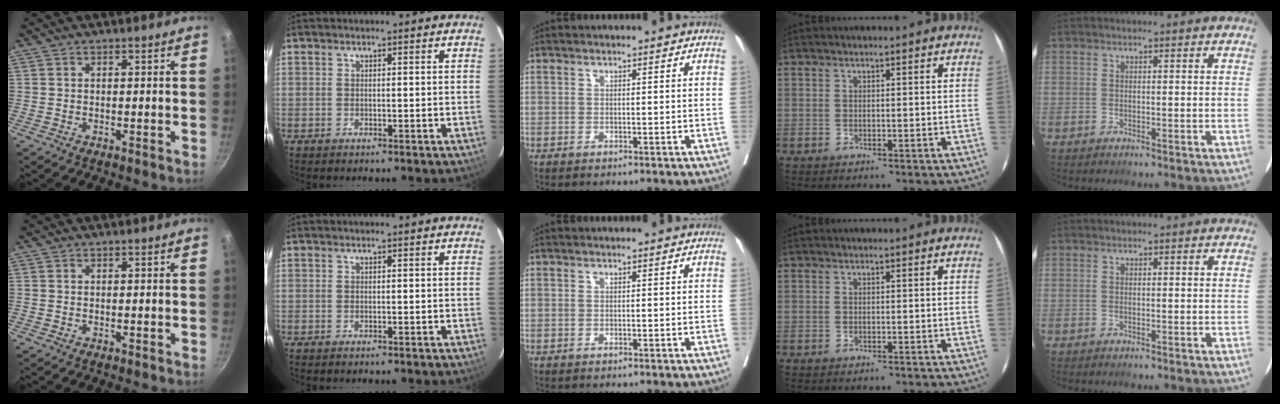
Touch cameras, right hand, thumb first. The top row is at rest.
{}